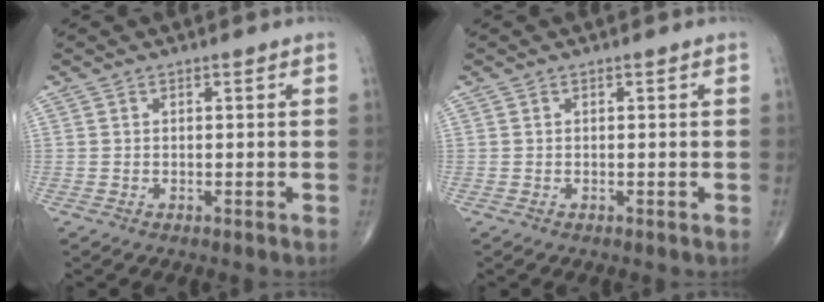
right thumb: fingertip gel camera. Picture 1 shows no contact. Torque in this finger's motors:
{"motor_torque": [0.00, 0.00, 0.00, 0.00, 0.00]}